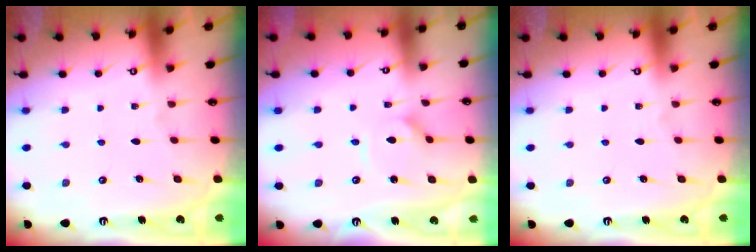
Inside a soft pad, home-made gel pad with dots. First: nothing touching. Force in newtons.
{"total": 3.0, "press": 2.9, "slide": 0.4}
{"total": 0.0}